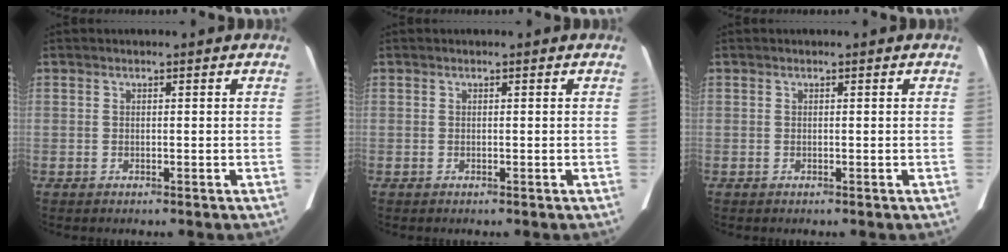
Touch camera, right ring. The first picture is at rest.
{"total": 0.0}
{"total": 0.0}